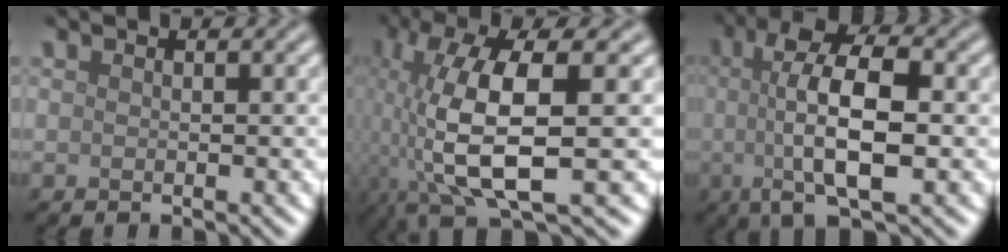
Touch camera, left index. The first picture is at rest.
{"total": 11.1, "force": [-2.4, 3.7, 10.2], "torque": [-0.214, -0.001, -0.046]}
{"total": 8.6, "force": [-0.1, 2.9, 8.1], "torque": [-0.135, 0.009, -0.007]}